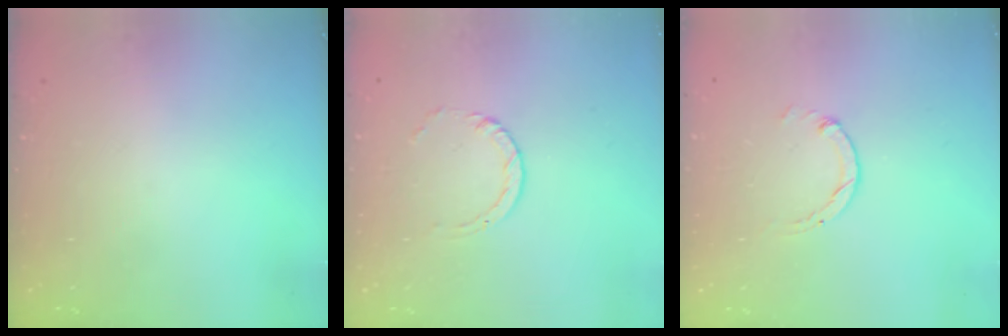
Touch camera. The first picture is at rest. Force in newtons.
{"total": 1.0, "press": 1.0, "slide": 0.1}
{"total": 0.7, "press": 0.7, "slide": 0.2}